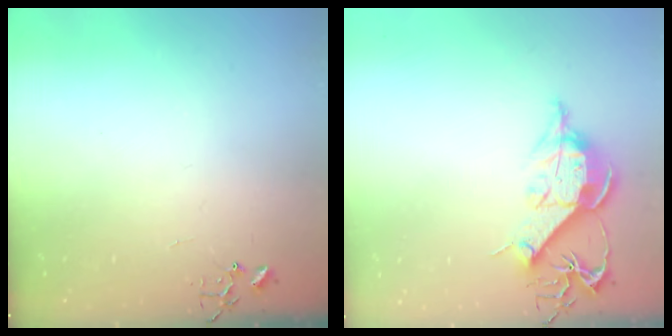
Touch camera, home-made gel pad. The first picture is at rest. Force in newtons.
{"total": 11.0, "press": 11.0, "slide": 0.5}